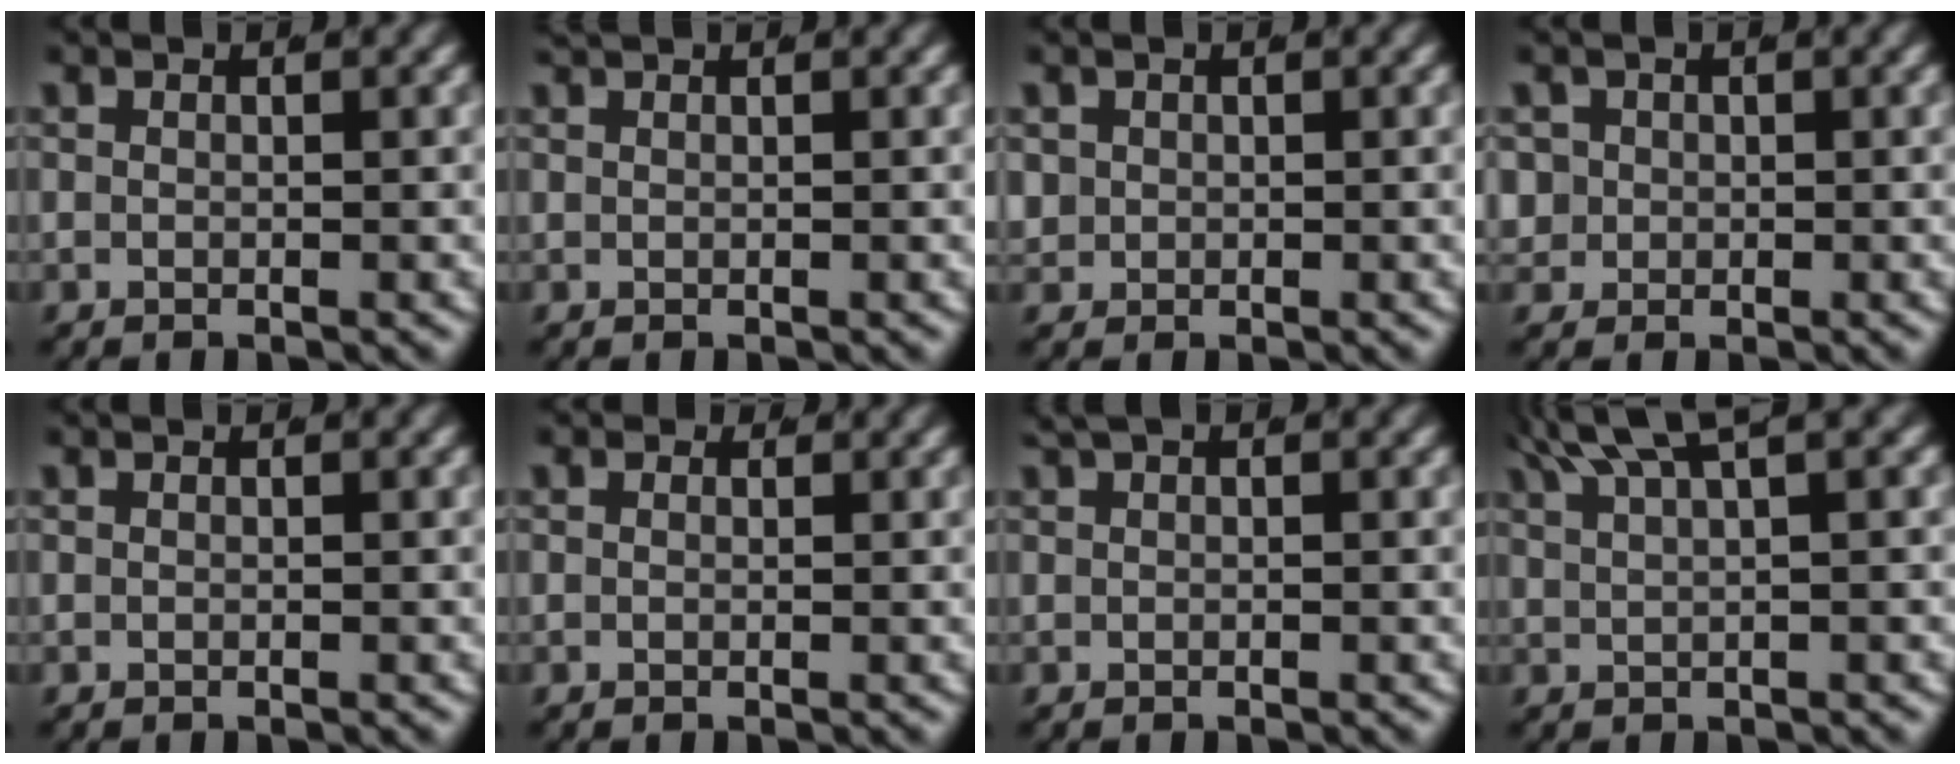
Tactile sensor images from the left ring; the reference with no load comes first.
{"total": 0.8, "force": [0.6, -0.6, 0.1], "torque": [0.002, 0.000, 0.013]}
{"total": 1.9, "force": [0.2, 1.8, 0.6], "torque": [-0.029, -0.013, 0.011]}
{"total": 3.3, "force": [0.2, 3.1, 1.1], "torque": [-0.038, -0.016, 0.011]}
{"total": 0.0}
{"total": 0.6, "force": [0.3, 0.5, 0.2], "torque": [-0.002, -0.005, 0.006]}
{"total": 0.8, "force": [0.6, -0.2, 0.4], "torque": [-0.010, 0.004, 0.013]}
{"total": 4.3, "force": [3.3, 0.5, 2.7], "torque": [-0.036, 0.016, 0.056]}